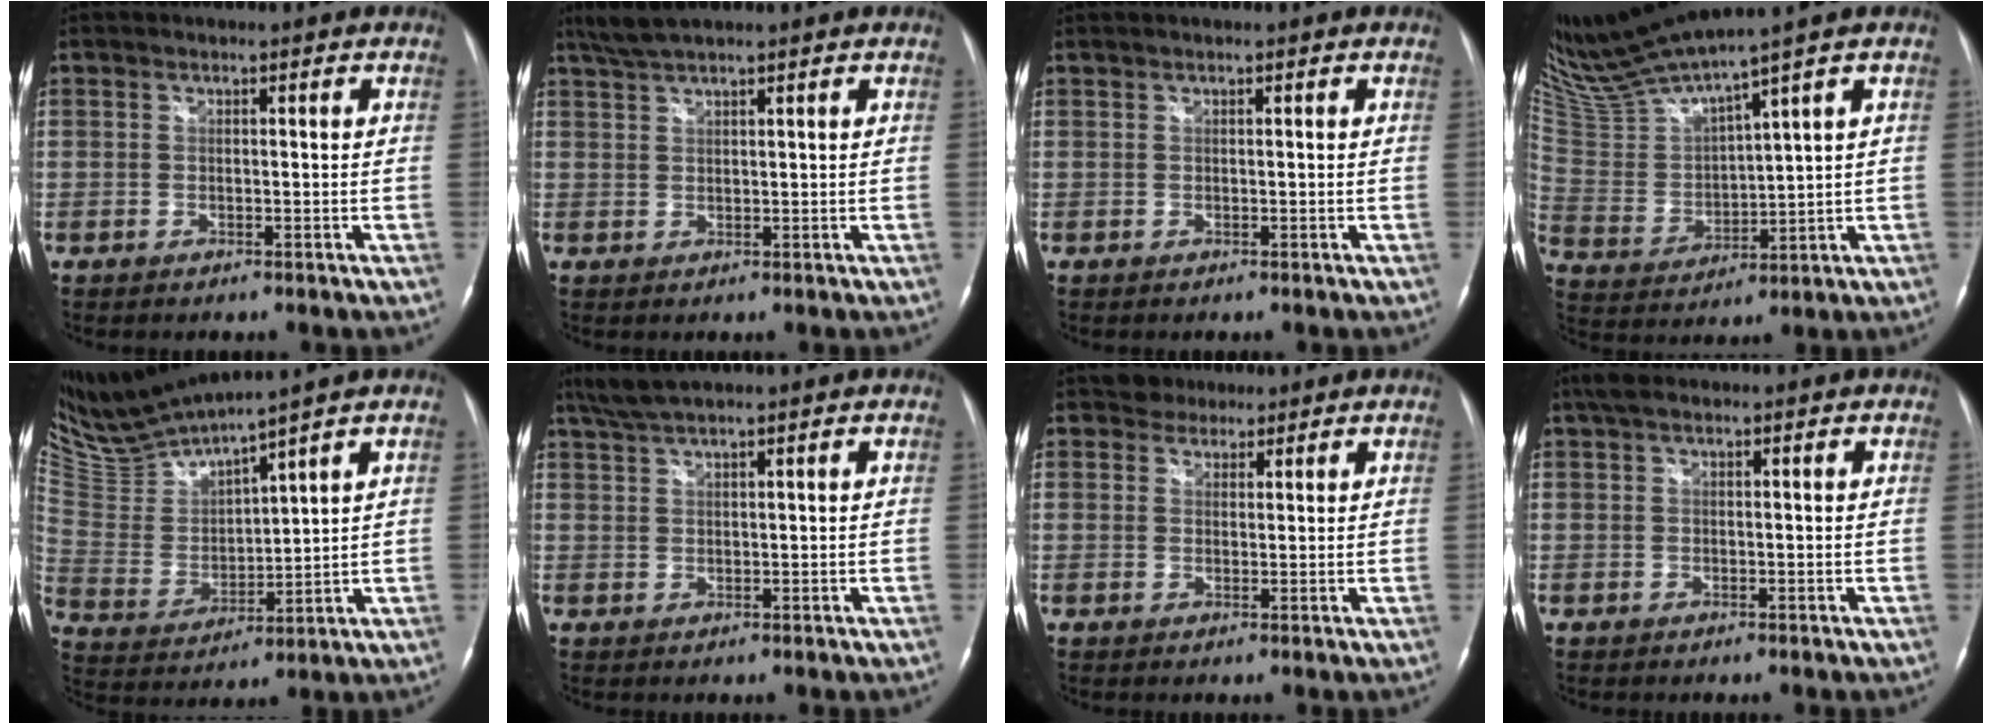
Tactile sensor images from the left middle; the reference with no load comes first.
{"total": 3.8, "force": [3.3, 0.2, 1.9], "torque": [-0.047, 0.012, 0.068]}
{"total": 0.0}
{"total": 13.8, "force": [12.3, -1.2, 6.1], "torque": [-0.138, -0.010, 0.254]}
{"total": 12.4, "force": [11.5, -0.8, 4.3], "torque": [-0.103, -0.005, 0.240]}
{"total": 4.1, "force": [3.5, 0.3, 2.2], "torque": [-0.053, 0.013, 0.072]}
{"total": 2.9, "force": [2.3, 1.8, -0.2], "torque": [0.004, 0.009, 0.033]}
{"total": 2.3, "force": [1.6, 0.9, 1.4], "torque": [-0.031, 0.024, 0.031]}